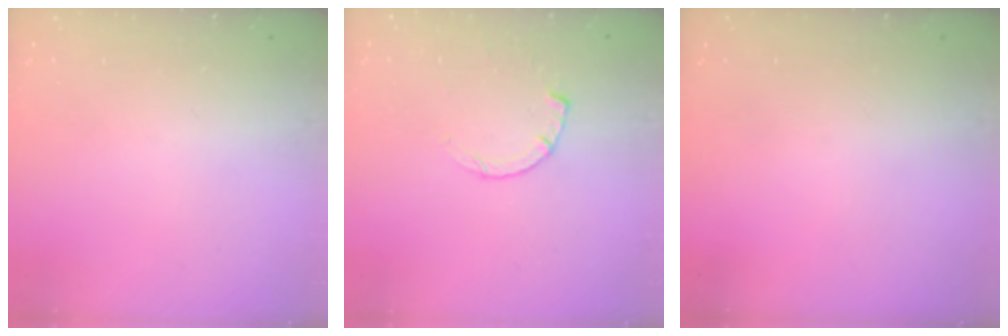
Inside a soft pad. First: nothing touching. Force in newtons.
{"total": 4.1, "press": 4.0, "slide": 0.8}
{"total": 0.0}